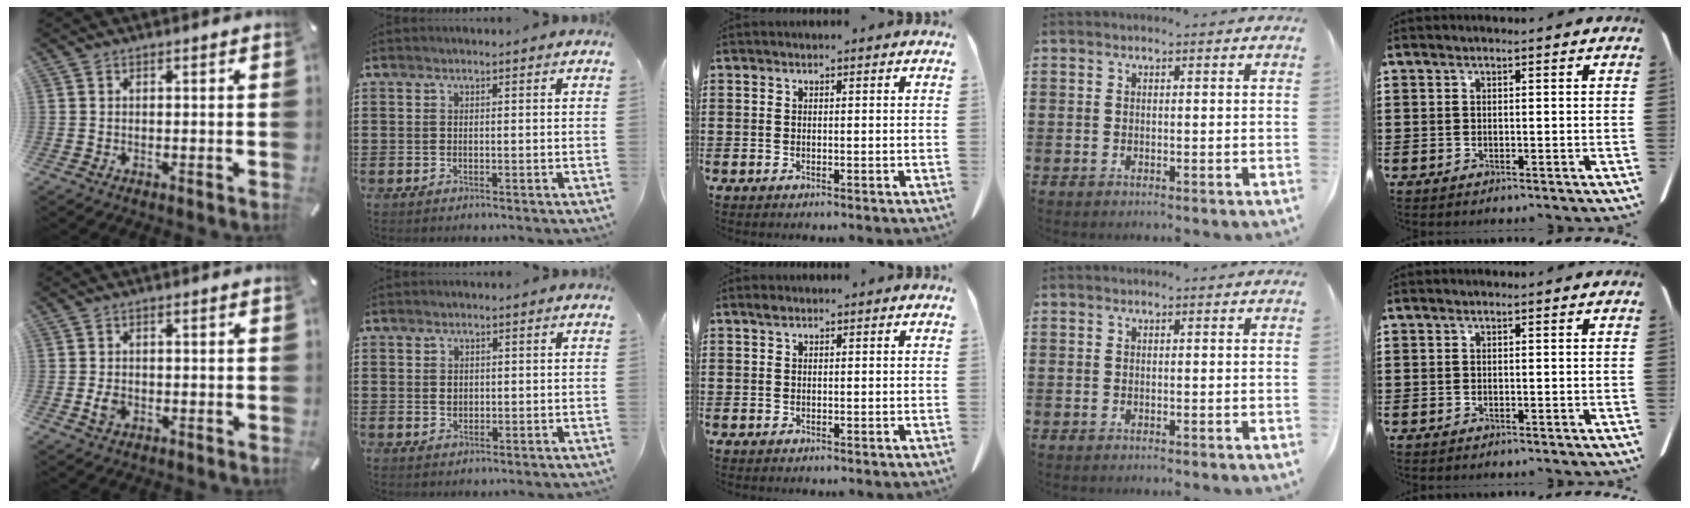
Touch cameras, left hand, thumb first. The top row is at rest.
{"thumb": {"total": 2.7, "force": [-0.6, 1.9, 1.8], "torque": [-0.046, -0.002, -0.014]}, "index": {"total": 1.3, "force": [0.2, 1.1, 0.6], "torque": [-0.016, 0.007, 0.004]}, "middle": {"total": 0.8, "force": [0.5, 0.4, 0.5], "torque": [-0.012, 0.002, 0.010]}}